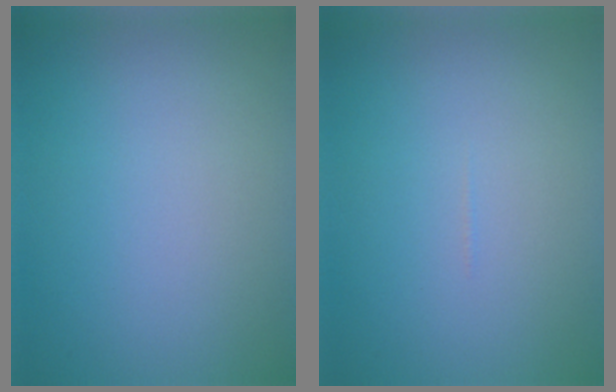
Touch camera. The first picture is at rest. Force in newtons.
{"total": 0.0}